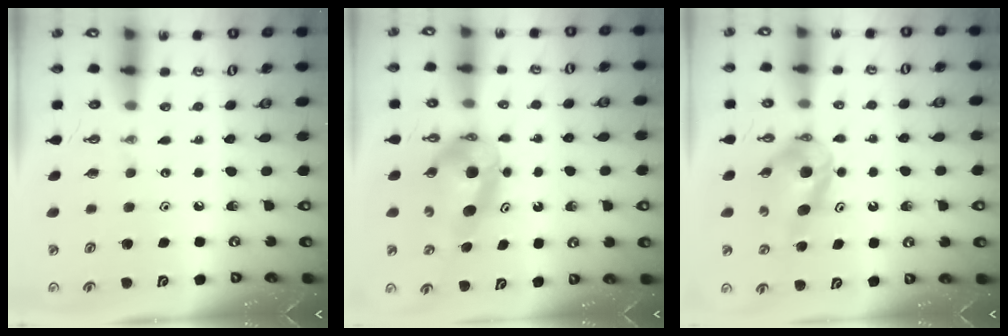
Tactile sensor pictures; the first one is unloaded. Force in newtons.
{"total": 5.3, "press": 5.3, "slide": 0.3}
{"total": 5.9, "press": 5.8, "slide": 1.0}